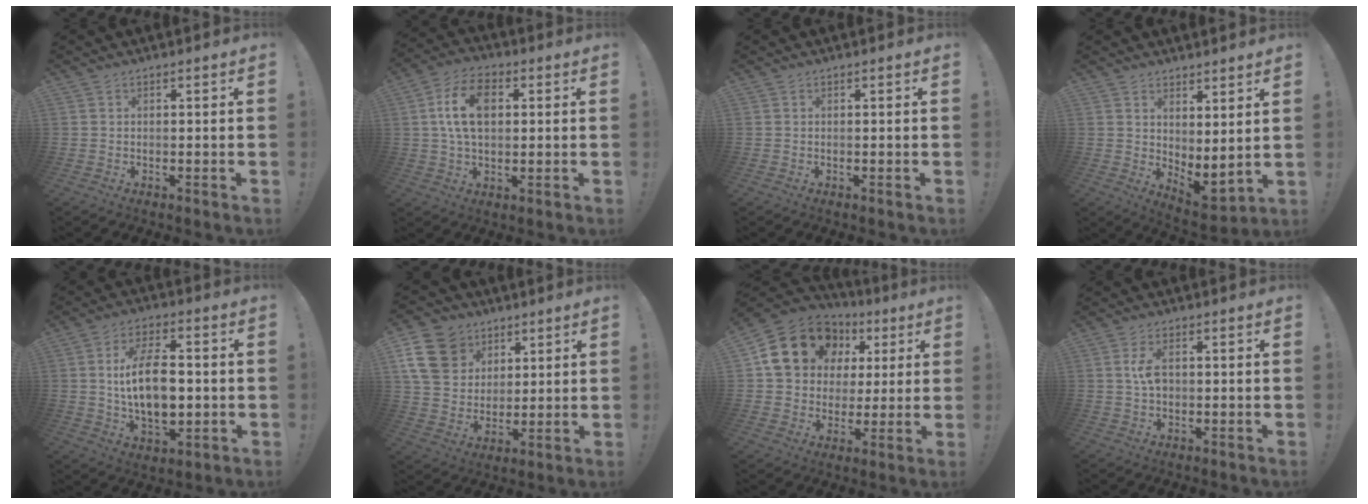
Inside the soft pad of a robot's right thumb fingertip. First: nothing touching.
{"total": 12.5, "force": [2.5, 7.9, 9.4], "torque": [-0.166, 0.006, 0.043]}
{"total": 0.0}
{"total": 5.0, "force": [3.0, 2.0, 3.4], "torque": [-0.037, -0.048, 0.063]}
{"total": 15.6, "force": [0.1, 8.6, 13.0], "torque": [-0.233, 0.000, -0.002]}
{"total": 15.8, "force": [6.6, 12.5, 7.0], "torque": [-0.116, -0.025, 0.135]}
{"total": 18.9, "force": [7.7, 14.8, 8.9], "torque": [-0.131, -0.027, 0.163]}
{"total": 4.8, "force": [0.4, 2.7, 3.9], "torque": [-0.068, 0.001, 0.003]}